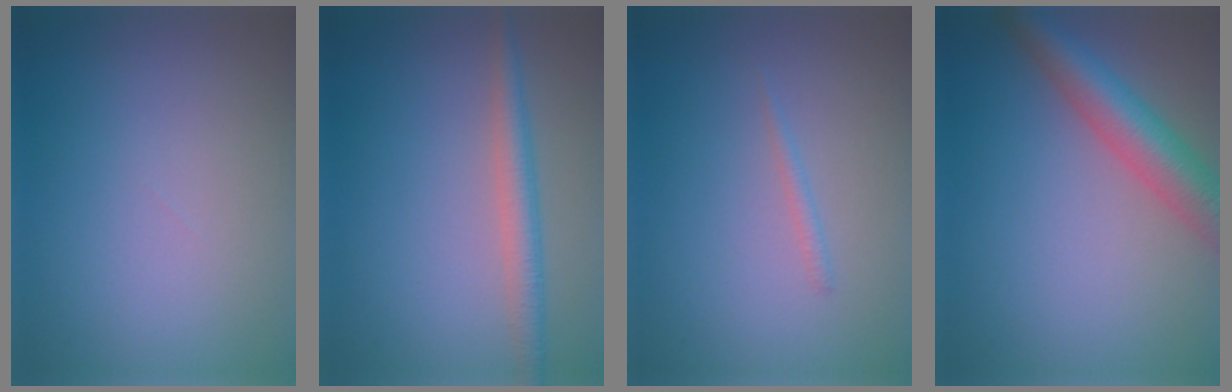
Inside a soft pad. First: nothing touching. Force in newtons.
{"total": 2.7, "press": 2.7, "slide": 0.1}
{"total": 0.7, "press": 0.7, "slide": 0.0}
{"total": 5.8, "press": 5.8, "slide": 0.2}